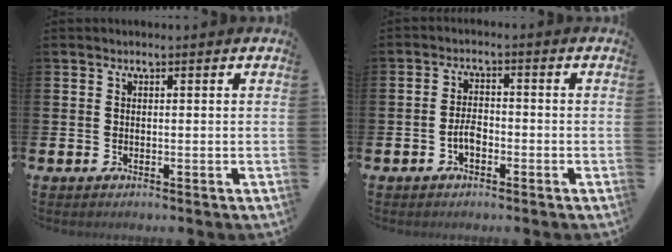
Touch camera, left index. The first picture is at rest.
{"total": 2.6, "force": [-1.0, 1.4, 1.9], "torque": [-0.032, 0.004, -0.022]}